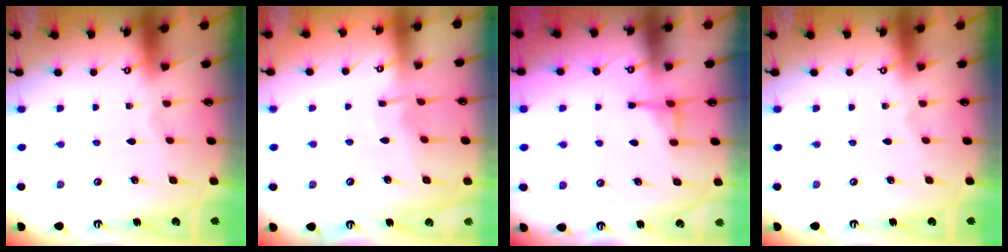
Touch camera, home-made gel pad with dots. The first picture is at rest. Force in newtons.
{"total": 4.5, "press": 4.5, "slide": 0.3}
{"total": 4.6, "press": 4.6, "slide": 0.5}
{"total": 0.0}